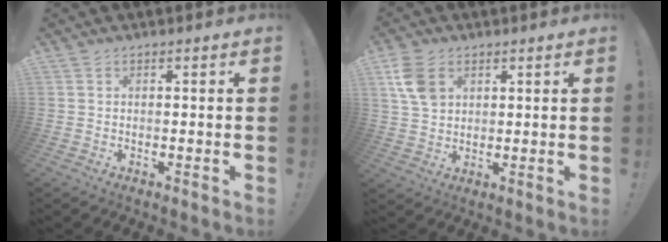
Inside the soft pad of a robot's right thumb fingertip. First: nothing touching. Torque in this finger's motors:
{"motor_torque": [0.07, 0.12, 0.23, 0.42, 0.23]}